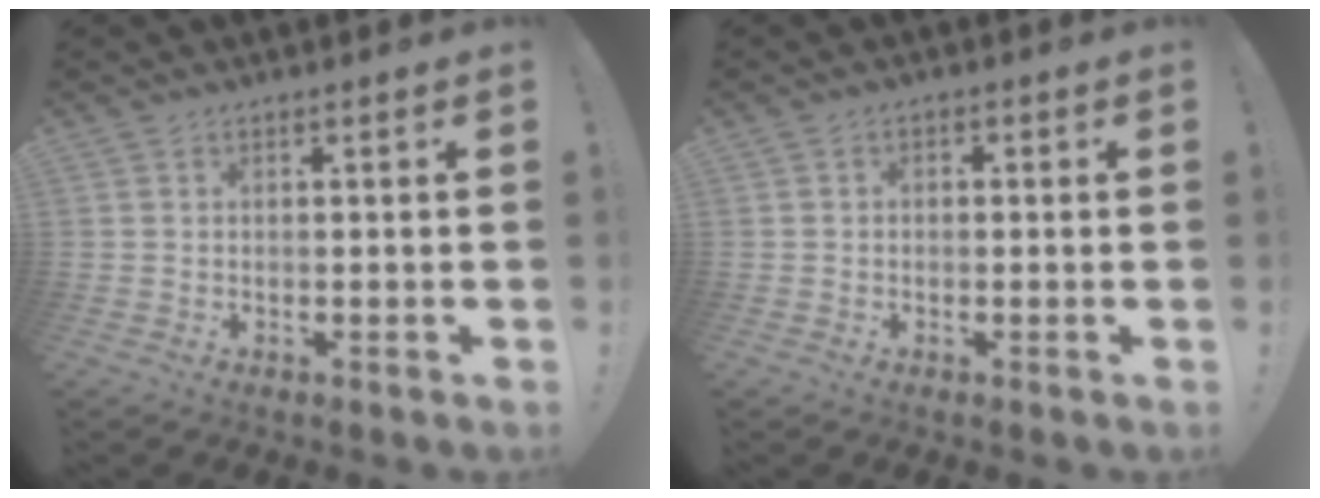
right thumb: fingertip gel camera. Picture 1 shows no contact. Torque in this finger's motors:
{"motor_torque": [-0.44, -0.14, -0.25, 0.10, 0.08]}